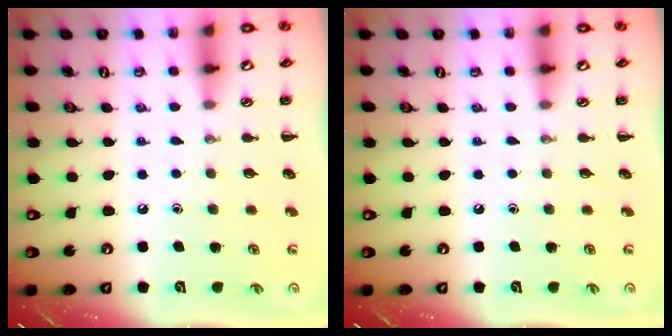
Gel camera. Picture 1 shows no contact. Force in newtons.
{"total": 0.0}